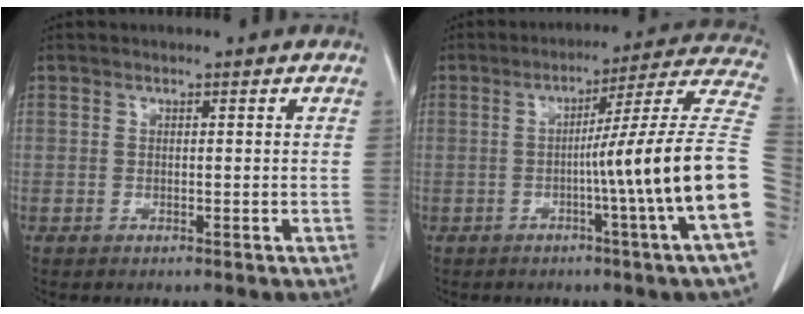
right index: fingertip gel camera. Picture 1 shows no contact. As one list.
[{"total": 18.2, "force": [-3.6, -3.4, 17.5], "torque": [-0.192, 0.005, -0.063]}]